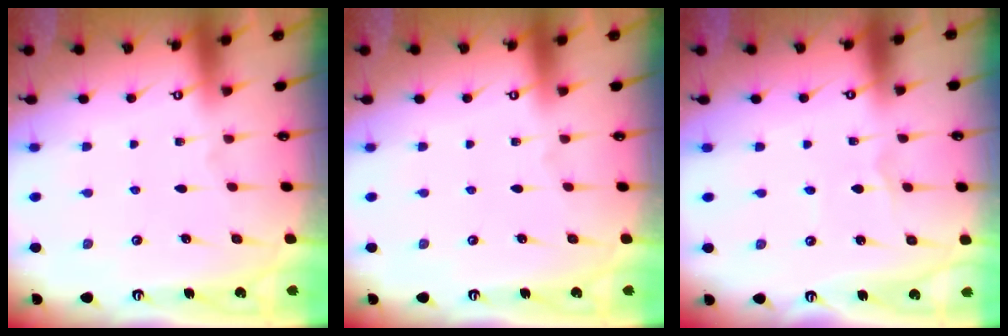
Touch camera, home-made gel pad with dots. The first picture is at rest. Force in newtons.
{"total": 0.0}
{"total": 1.1, "press": 1.1, "slide": 0.0}